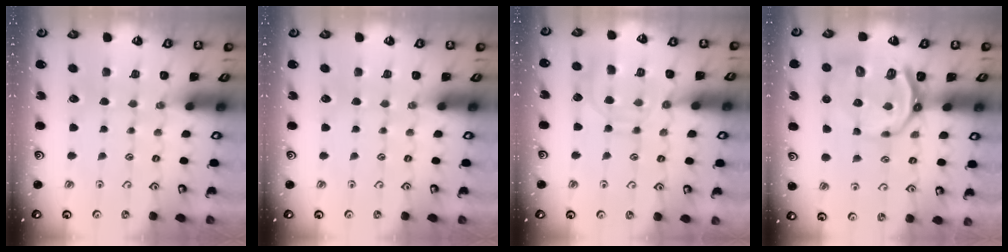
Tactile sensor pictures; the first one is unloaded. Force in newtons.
{"total": 0.0}
{"total": 10.4, "press": 10.3, "slide": 0.9}
{"total": 13.5, "press": 13.0, "slide": 3.7}